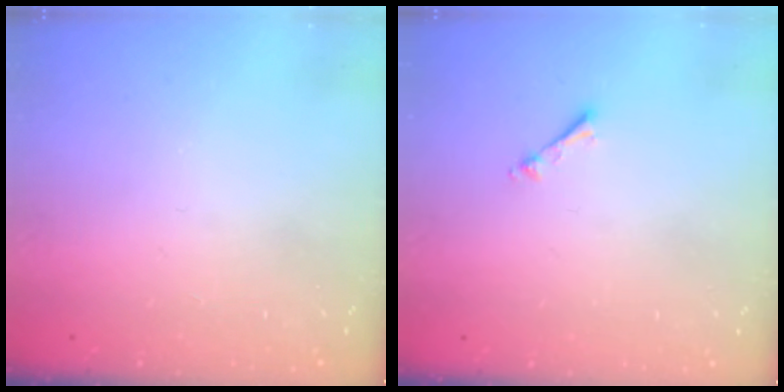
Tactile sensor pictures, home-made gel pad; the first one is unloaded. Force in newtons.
{"total": 1.0, "press": 1.0, "slide": 0.2}